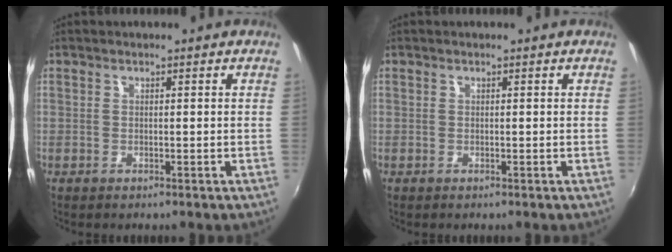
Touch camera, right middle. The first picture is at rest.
{"total": 0.0}